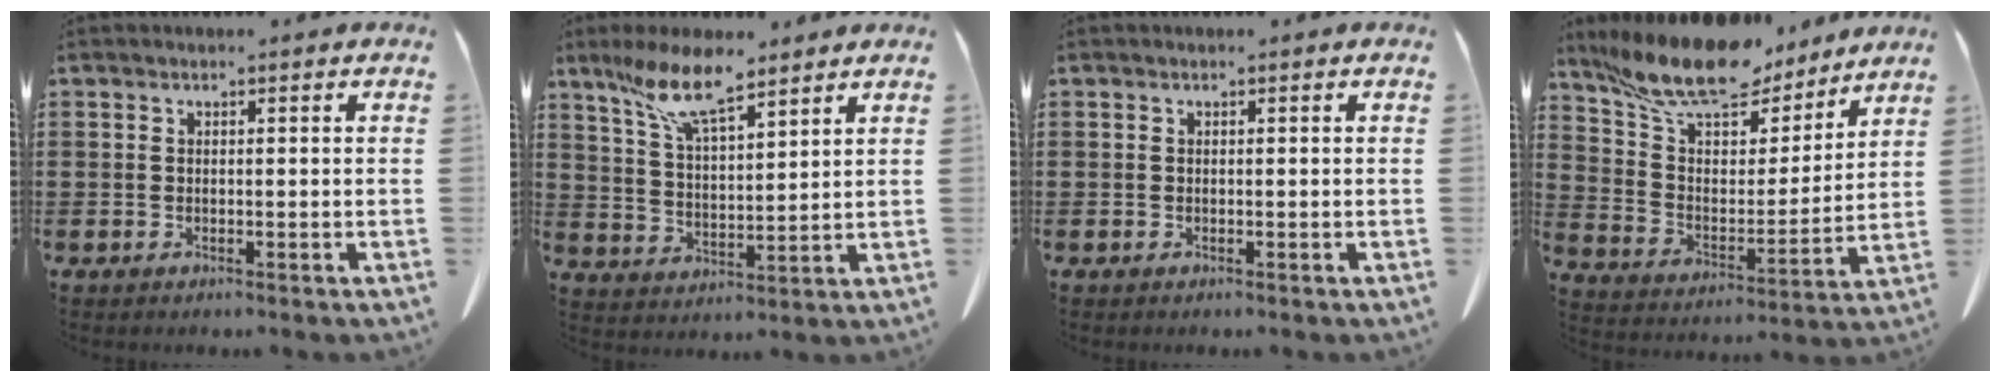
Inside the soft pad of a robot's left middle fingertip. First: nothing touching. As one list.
[{"total": 9.6, "force": [7.2, 2.4, 5.8], "torque": [-0.131, -0.016, 0.134]}, {"total": 0.0}, {"total": 13.0, "force": [10.8, 4.3, 5.7], "torque": [-0.144, -0.060, 0.192]}]